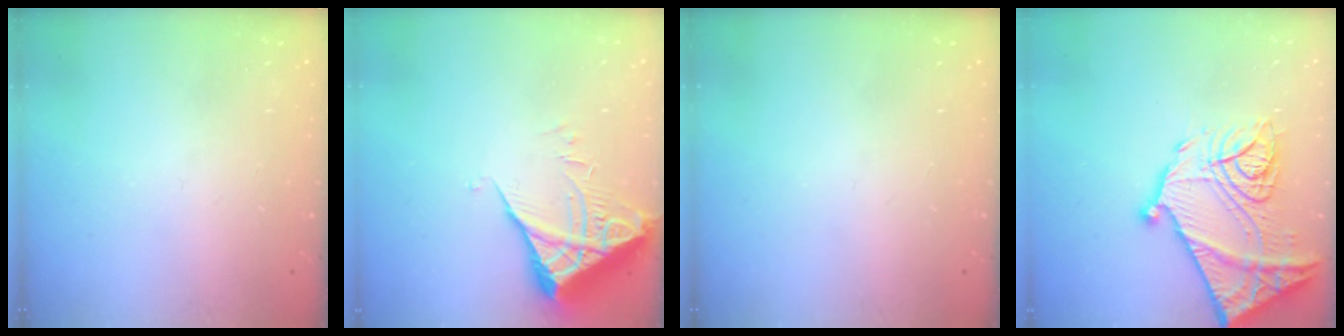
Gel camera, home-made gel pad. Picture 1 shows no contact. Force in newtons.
{"total": 5.7, "press": 5.7, "slide": 0.5}
{"total": 0.0}
{"total": 25.4, "press": 25.3, "slide": 2.5}